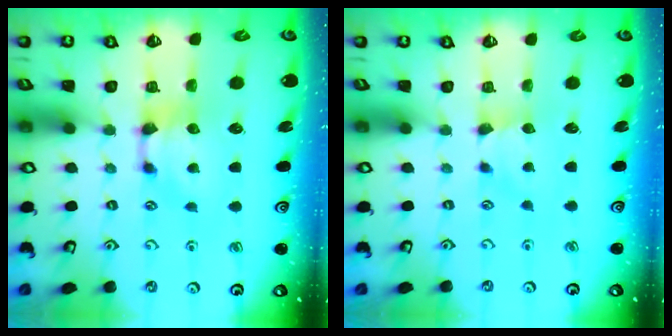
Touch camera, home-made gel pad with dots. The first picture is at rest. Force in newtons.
{"total": 1.2, "press": 1.1, "slide": 0.4}